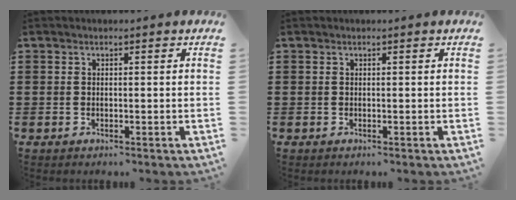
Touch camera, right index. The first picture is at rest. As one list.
[{"total": 0.0}]